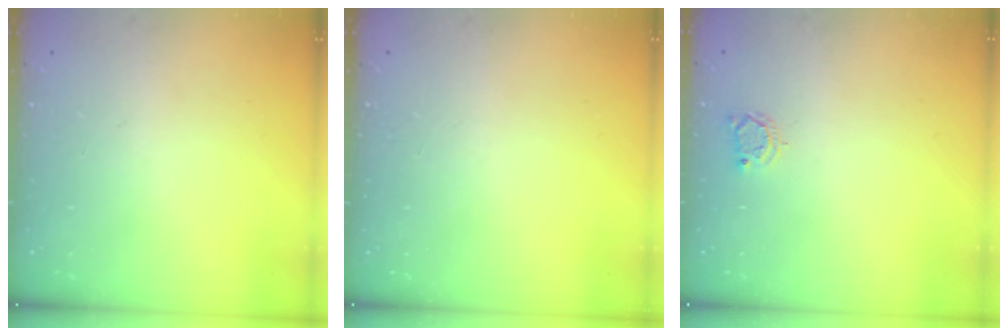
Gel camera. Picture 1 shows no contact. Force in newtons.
{"total": 0.0}
{"total": 3.0, "press": 3.0, "slide": 0.3}